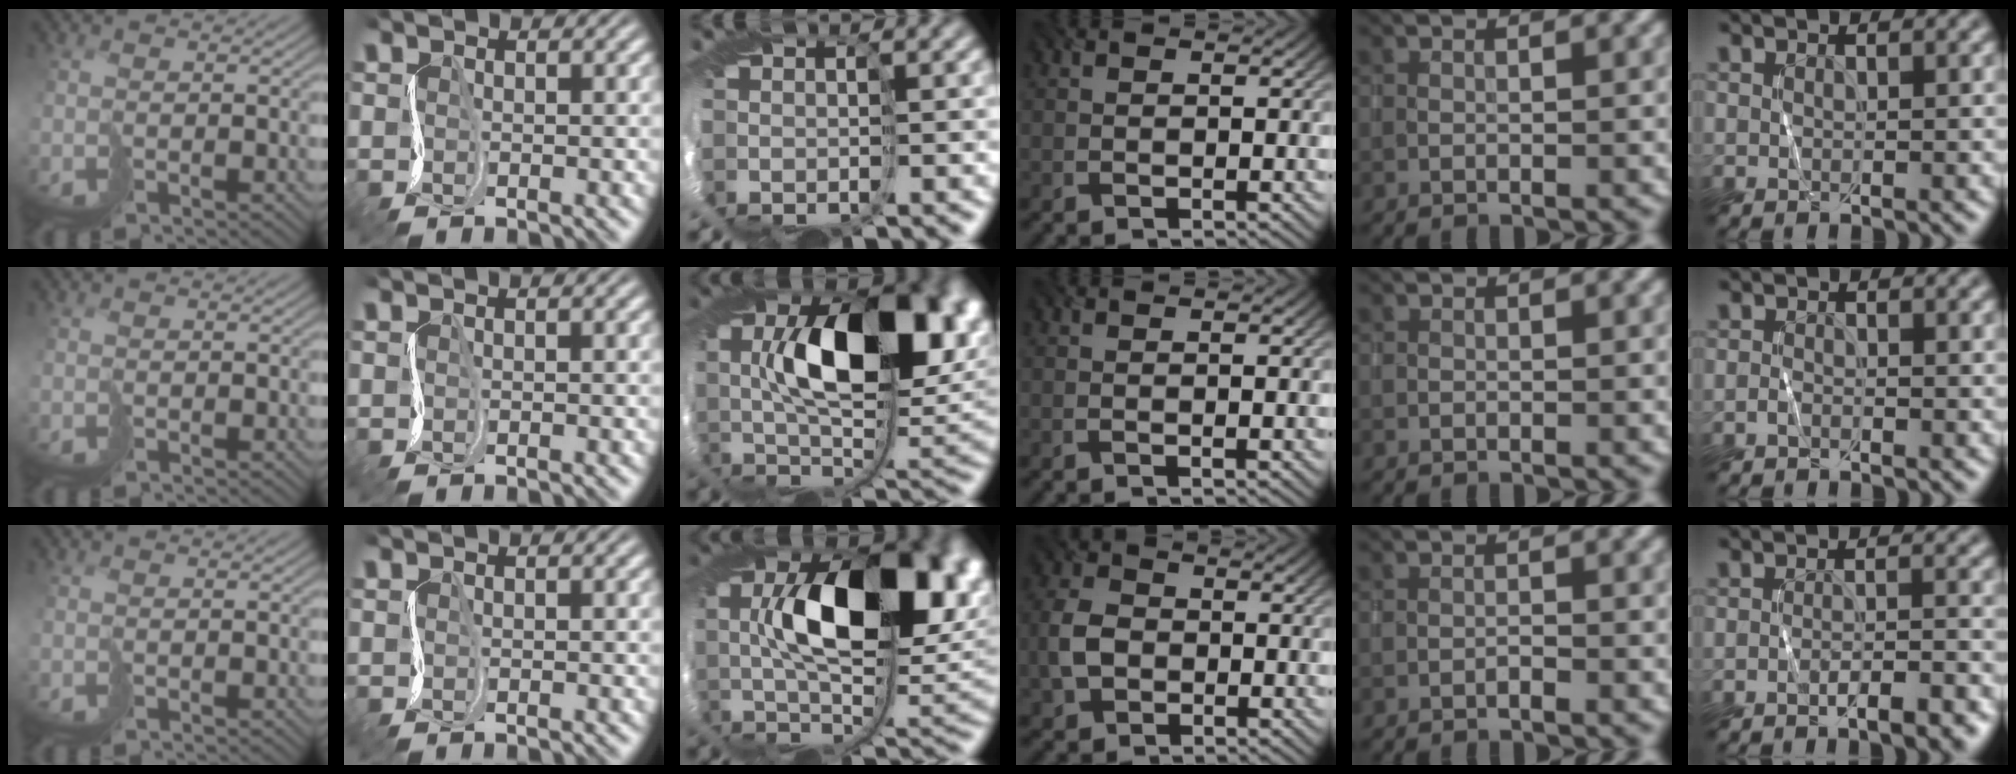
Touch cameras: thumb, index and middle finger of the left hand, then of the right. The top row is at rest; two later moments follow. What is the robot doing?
{"motion": "cut", "object": "wrapping paper"}